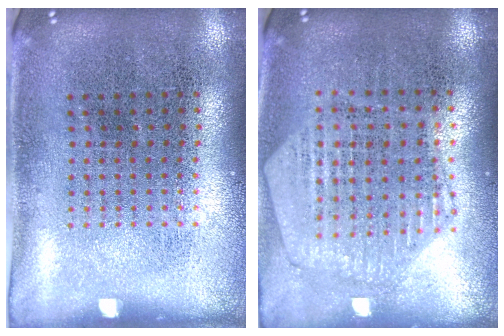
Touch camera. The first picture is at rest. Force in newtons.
{"total": 1.2, "press": 1.2, "slide": 0.2}